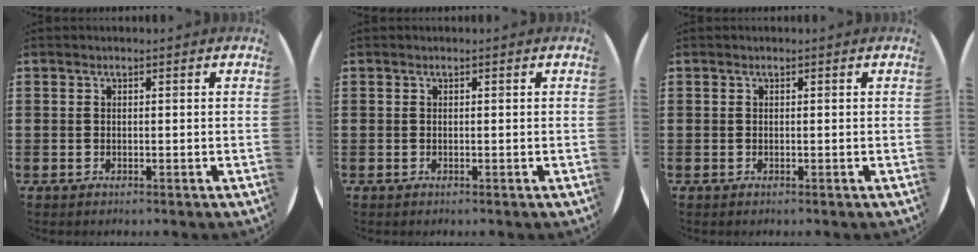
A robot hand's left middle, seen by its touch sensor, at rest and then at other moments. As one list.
[{"total": 0.0}, {"total": 0.0}]